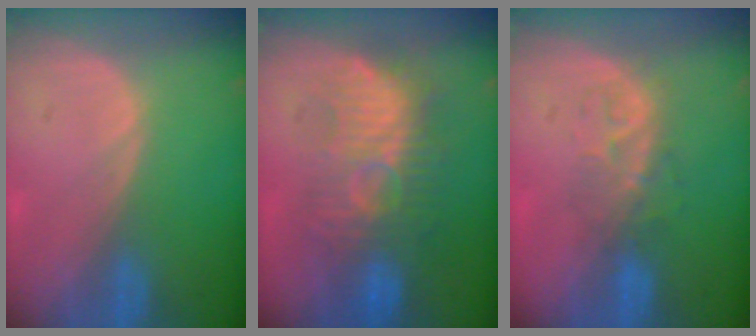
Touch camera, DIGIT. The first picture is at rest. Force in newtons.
{"total": 9.5, "press": 9.2, "slide": 2.1}
{"total": 4.1, "press": 4.0, "slide": 1.2}